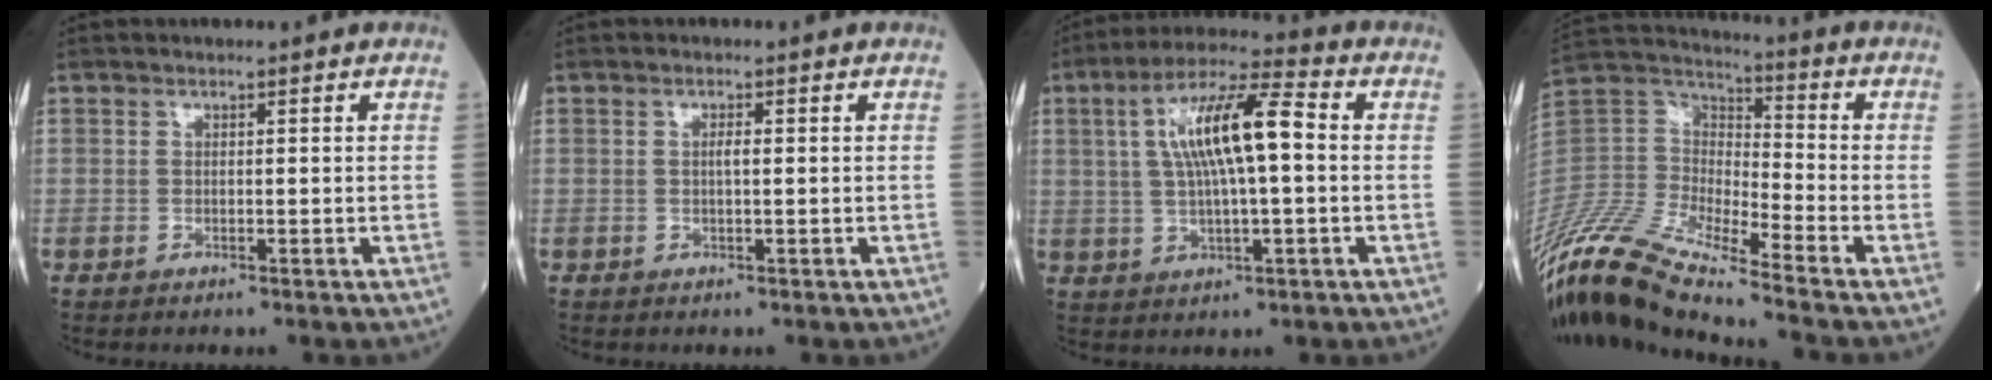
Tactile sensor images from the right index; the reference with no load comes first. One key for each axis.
{"total": 1.1, "fx": 0.1, "fy": 0.1, "fz": 1.1, "tx": -0.022, "ty": 0.001, "tz": 0.000}
{"total": 12.0, "fx": 1.6, "fy": 2.3, "fz": 11.7, "tx": -0.219, "ty": 0.026, "tz": 0.025}
{"total": 16.3, "fx": -14.2, "fy": 0.8, "fz": 8.0, "tx": -0.174, "ty": 0.009, "tz": -0.278}